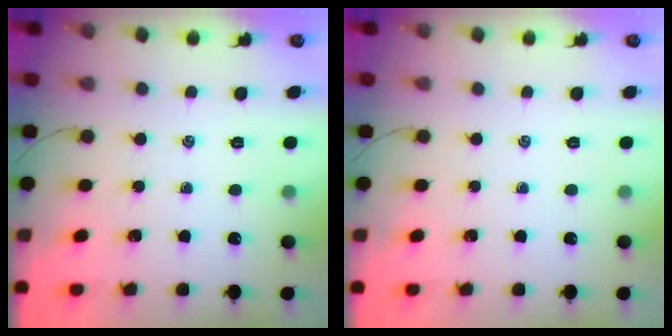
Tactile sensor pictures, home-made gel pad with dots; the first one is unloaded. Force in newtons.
{"total": 0.0}